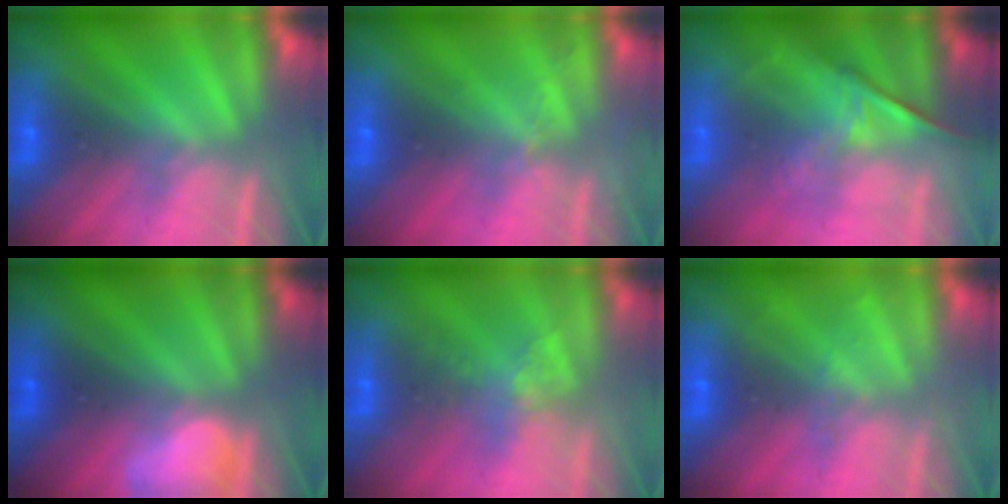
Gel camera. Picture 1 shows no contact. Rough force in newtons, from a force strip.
{"total": 2.0}
{"total": 1.1}
{"total": 2.8}
{"total": 2.4}
{"total": 1.9}